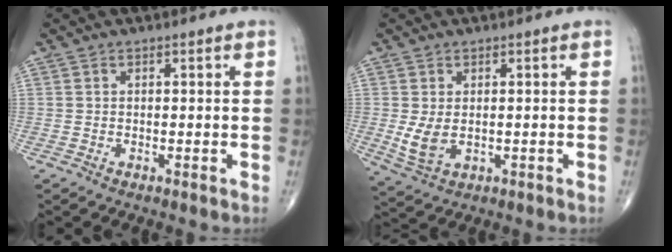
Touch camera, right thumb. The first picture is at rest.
{"total": 4.7, "force": [-0.2, 2.9, 3.6], "torque": [-0.070, -0.008, 0.007]}